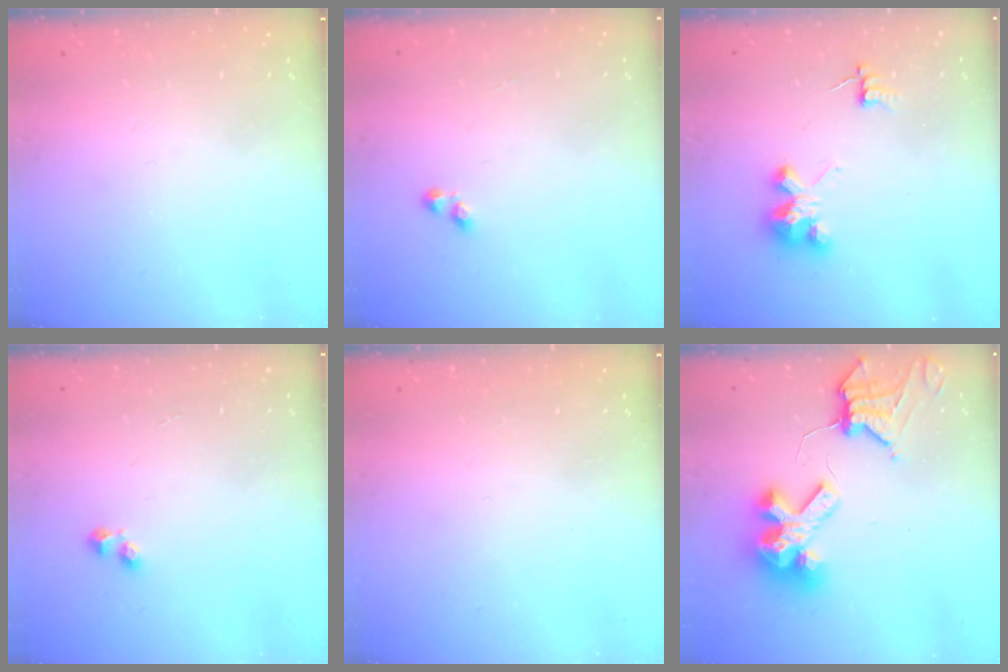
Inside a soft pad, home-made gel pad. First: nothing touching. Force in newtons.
{"total": 1.6, "press": 1.5, "slide": 0.4}
{"total": 4.6, "press": 4.6, "slide": 0.3}
{"total": 1.7, "press": 1.6, "slide": 0.6}
{"total": 0.0}
{"total": 12.2, "press": 12.1, "slide": 1.2}